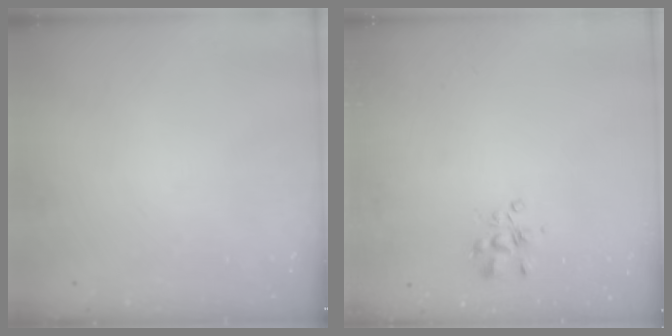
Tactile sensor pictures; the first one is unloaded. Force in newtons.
{"total": 3.2, "press": 3.2, "slide": 0.6}